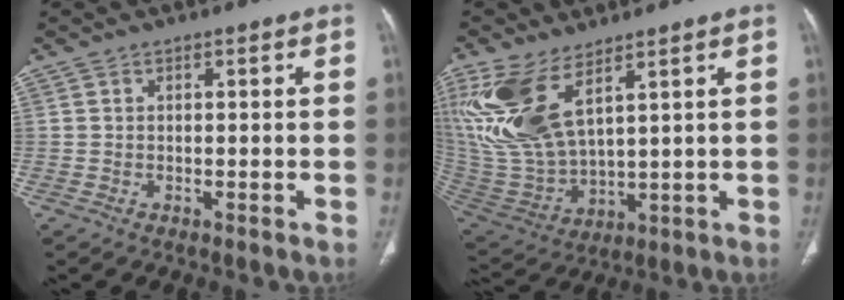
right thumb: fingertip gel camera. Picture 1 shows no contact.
{"total": 17.4, "force": [8.6, 7.7, 13.0], "torque": [-0.290, -0.039, 0.193]}